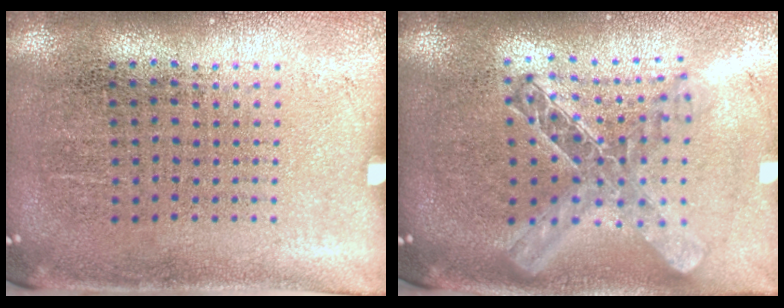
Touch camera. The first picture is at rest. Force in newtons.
{"total": 1.8, "press": 1.5, "slide": 1.0}